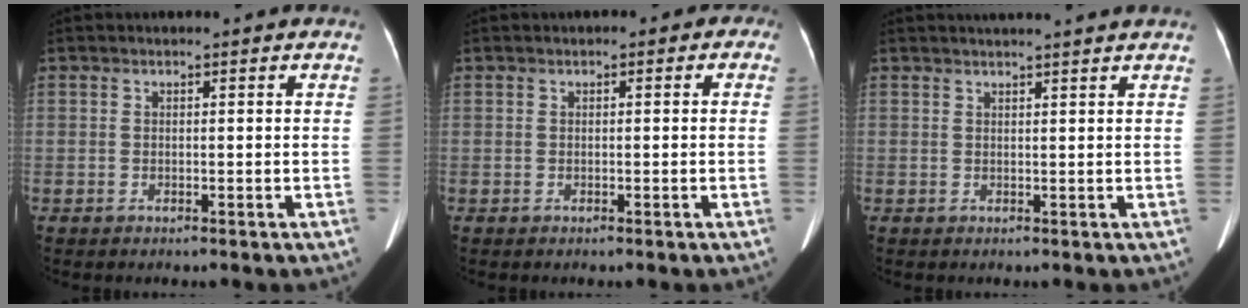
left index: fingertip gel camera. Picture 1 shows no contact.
{"total": 1.0, "force": [-0.3, 0.8, 0.6], "torque": [0.003, 0.011, -0.010]}
{"total": 6.5, "force": [6.0, -0.3, 2.5], "torque": [-0.029, 0.026, 0.065]}